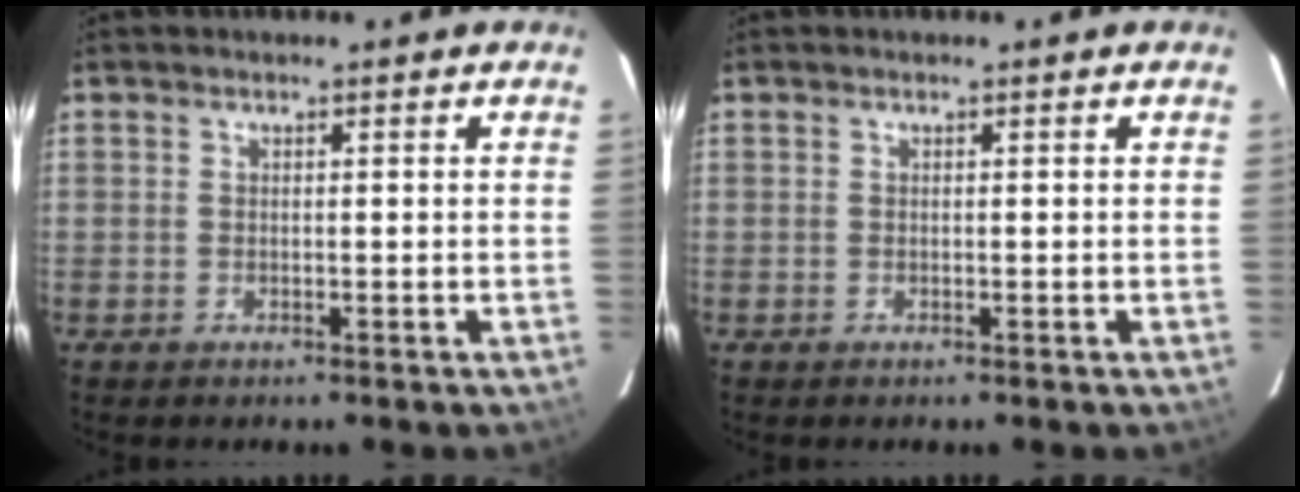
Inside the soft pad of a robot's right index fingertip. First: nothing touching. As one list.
[{"total": 0.0}]